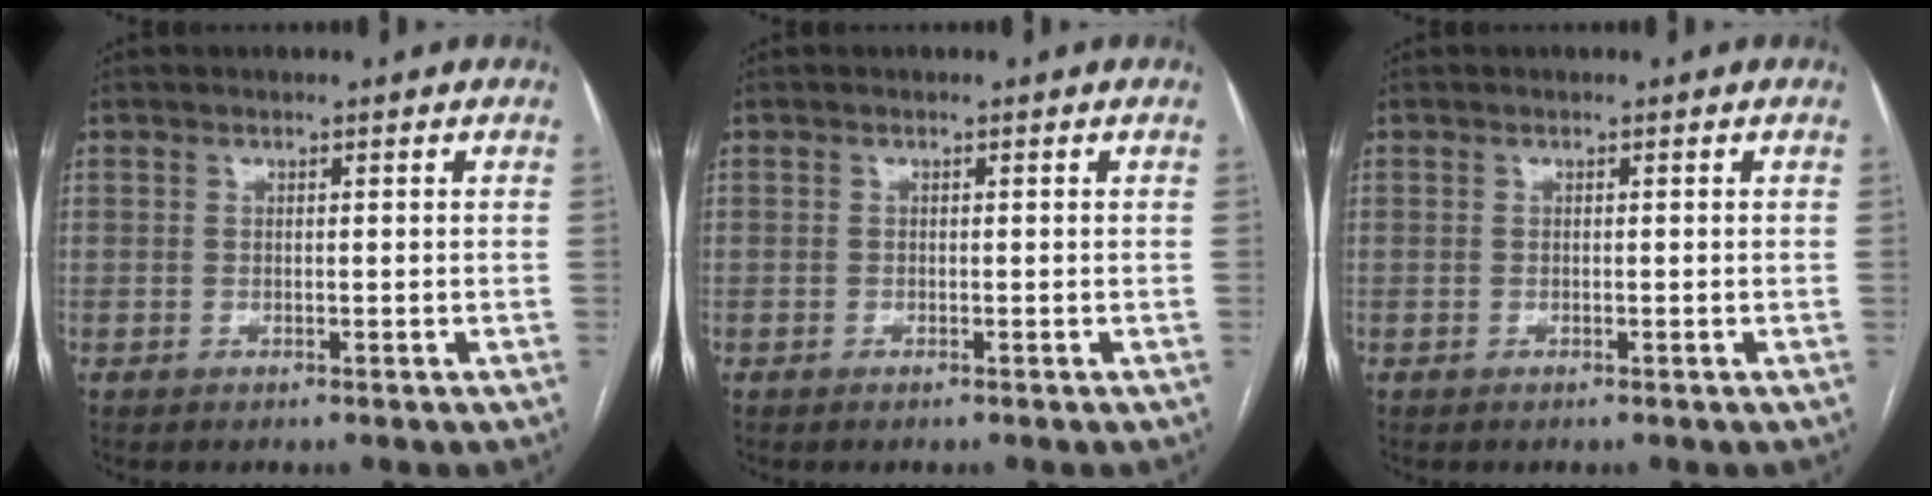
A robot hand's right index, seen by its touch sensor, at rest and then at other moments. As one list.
[{"total": 0.0}, {"total": 0.0}]